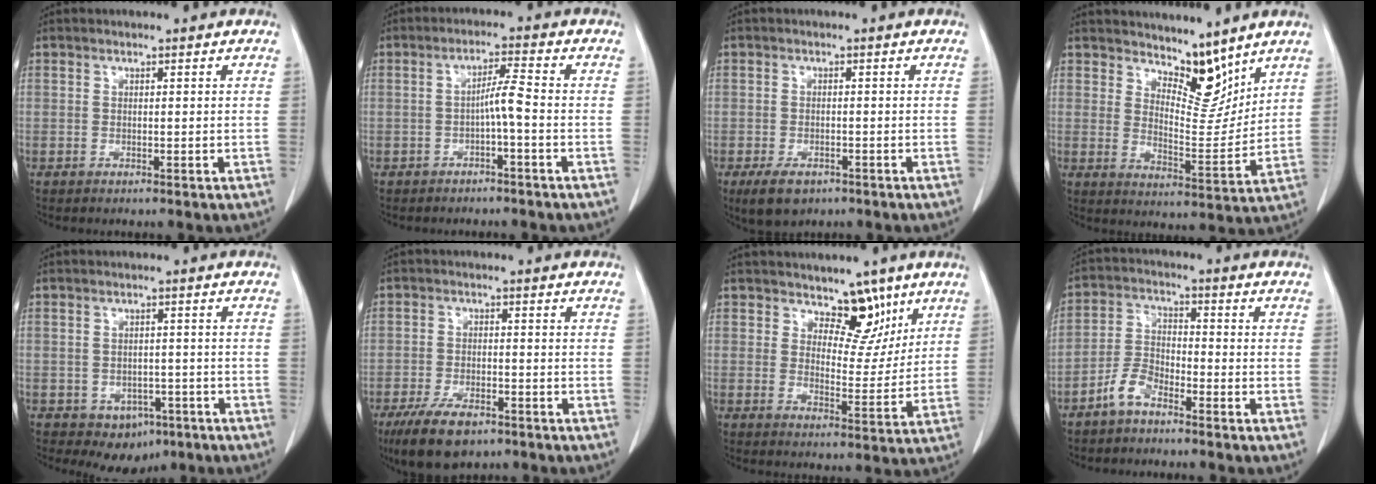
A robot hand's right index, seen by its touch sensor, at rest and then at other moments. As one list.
[{"total": 3.6, "force": [-1.1, -0.2, 3.4], "torque": [-0.058, 0.010, -0.018]}, {"total": 3.6, "force": [-2.1, 2.3, 1.8], "torque": [-0.035, -0.004, -0.024]}, {"total": 7.7, "force": [6.4, 2.5, 3.5], "torque": [-0.050, -0.011, 0.115]}, {"total": 5.1, "force": [-2.8, 3.7, 2.0], "torque": [-0.016, 0.009, -0.027]}, {"total": 8.1, "force": [-5.6, 3.3, 4.9], "torque": [-0.093, -0.010, -0.095]}, {"total": 6.6, "force": [4.5, 3.6, 3.2], "torque": [-0.028, -0.008, 0.071]}, {"total": 5.2, "force": [-3.8, 2.3, 2.7], "torque": [-0.061, 0.008, -0.077]}]